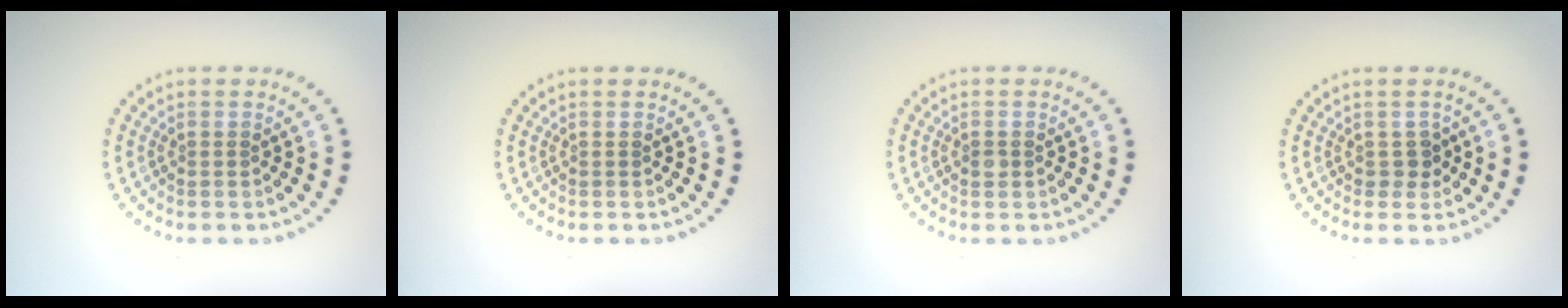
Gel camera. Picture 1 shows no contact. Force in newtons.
{"total": 0.0}
{"total": 0.8, "press": 0.8, "slide": 0.1}
{"total": 1.2, "press": 1.1, "slide": 0.5}